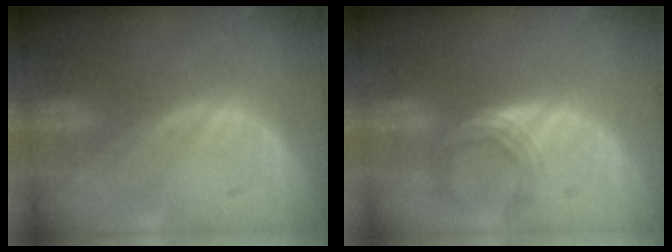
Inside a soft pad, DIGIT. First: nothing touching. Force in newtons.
{"total": 4.9, "press": 4.5, "slide": 1.9}